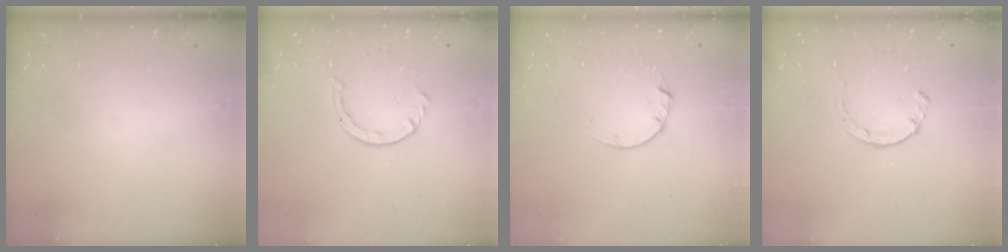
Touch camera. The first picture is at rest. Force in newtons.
{"total": 3.0, "press": 2.9, "slide": 0.3}
{"total": 3.5, "press": 3.5, "slide": 0.4}
{"total": 2.8, "press": 2.8, "slide": 0.4}